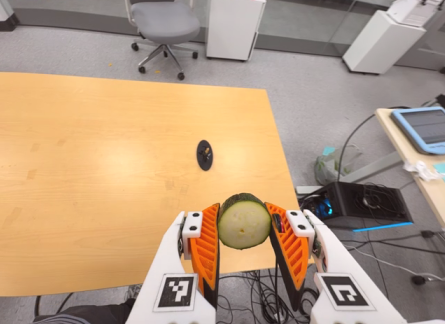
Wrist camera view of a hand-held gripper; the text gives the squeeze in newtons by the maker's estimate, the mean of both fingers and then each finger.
{"total": 9.4, "left": 8.8, "right": 10.0}